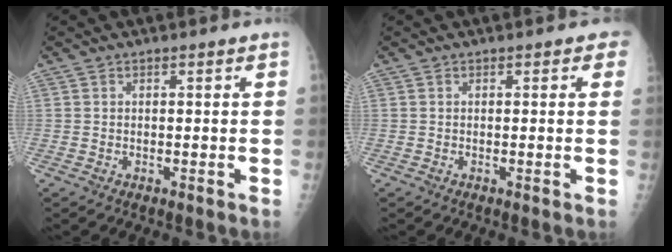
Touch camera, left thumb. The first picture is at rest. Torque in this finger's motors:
{"motor_torque": [0.77, 0.18, 0.16, -0.29, 0.00]}